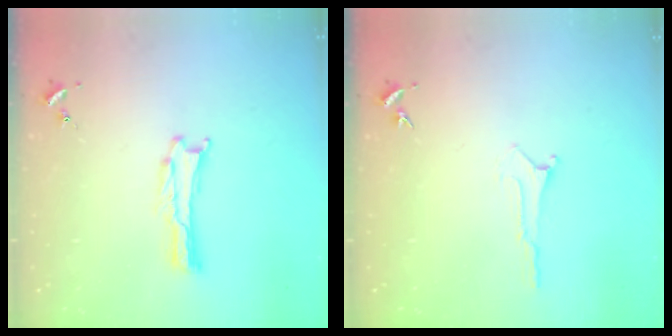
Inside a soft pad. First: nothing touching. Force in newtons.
{"total": 0.0}